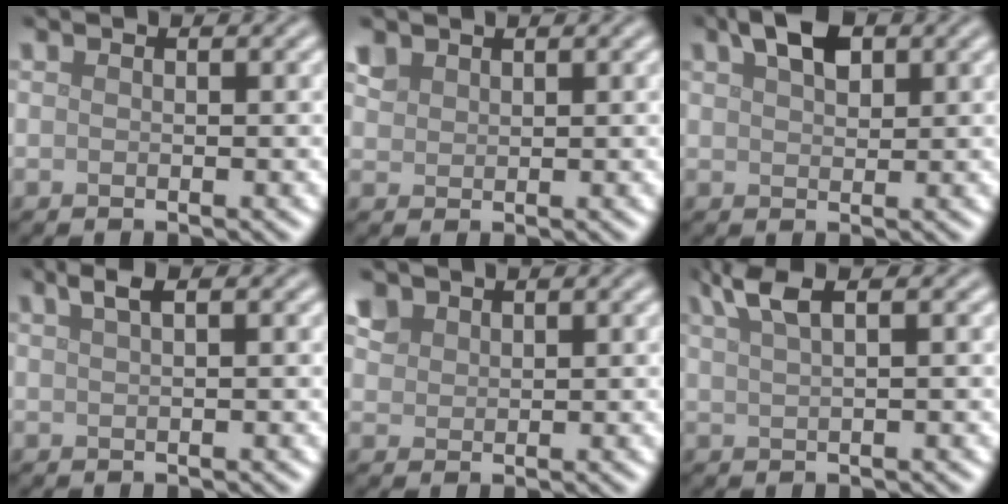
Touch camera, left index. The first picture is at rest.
{"total": 1.6, "force": [1.2, 1.0, 0.3], "torque": [-0.012, 0.005, 0.028]}
{"total": 3.5, "force": [1.9, 1.7, 2.3], "torque": [-0.043, 0.008, 0.035]}
{"total": 1.9, "force": [1.1, 0.5, 1.4], "torque": [-0.021, 0.005, 0.018]}
{"total": 2.0, "force": [1.4, 1.3, 0.5], "torque": [-0.017, 0.005, 0.030]}
{"total": 3.3, "force": [2.0, 0.9, 2.5], "torque": [-0.034, 0.012, 0.037]}